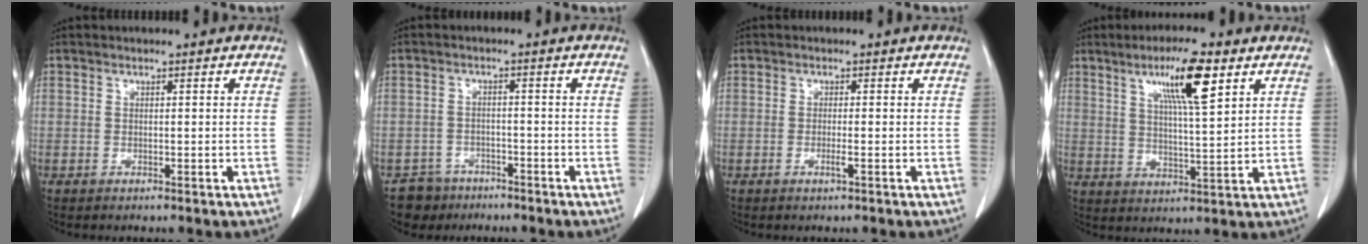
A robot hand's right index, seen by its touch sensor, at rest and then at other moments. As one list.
[{"total": 4.2, "force": [-3.2, 2.7, -0.5], "torque": [0.011, 0.006, -0.053]}, {"total": 1.4, "force": [-0.6, -0.1, 1.2], "torque": [-0.025, -0.003, -0.009]}, {"total": 9.8, "force": [5.1, 0.7, 8.4], "torque": [-0.147, 0.004, 0.085]}]